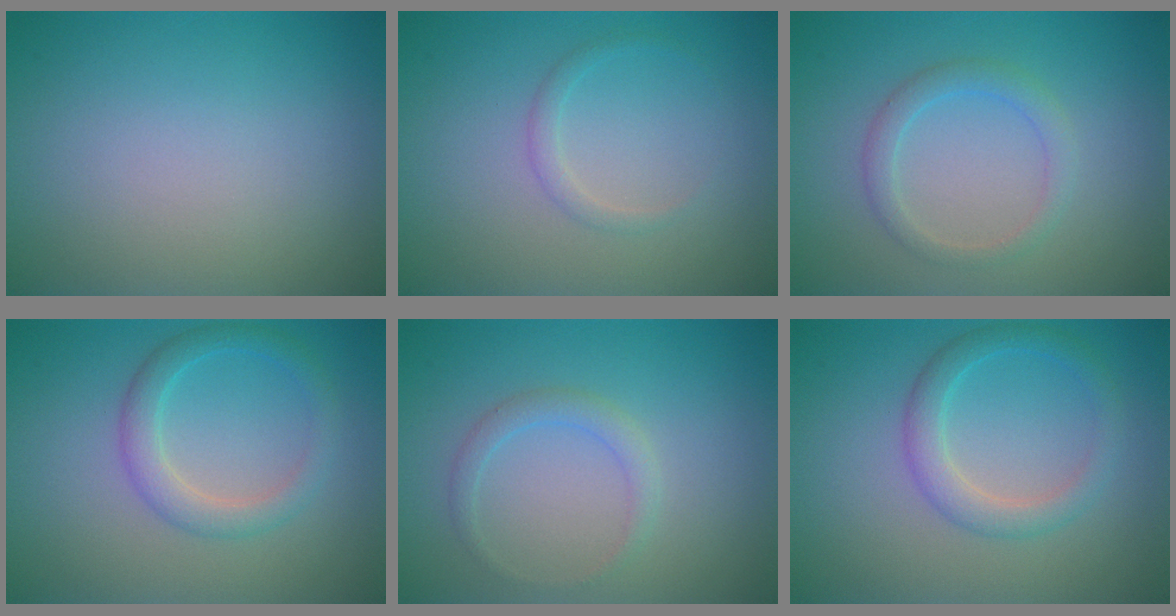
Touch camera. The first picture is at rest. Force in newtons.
{"total": 1.0, "press": 1.0, "slide": 0.1}
{"total": 2.1, "press": 2.1, "slide": 0.1}
{"total": 2.8, "press": 2.8, "slide": 0.1}
{"total": 1.6, "press": 1.6, "slide": 0.2}
{"total": 2.8, "press": 2.8, "slide": 0.1}